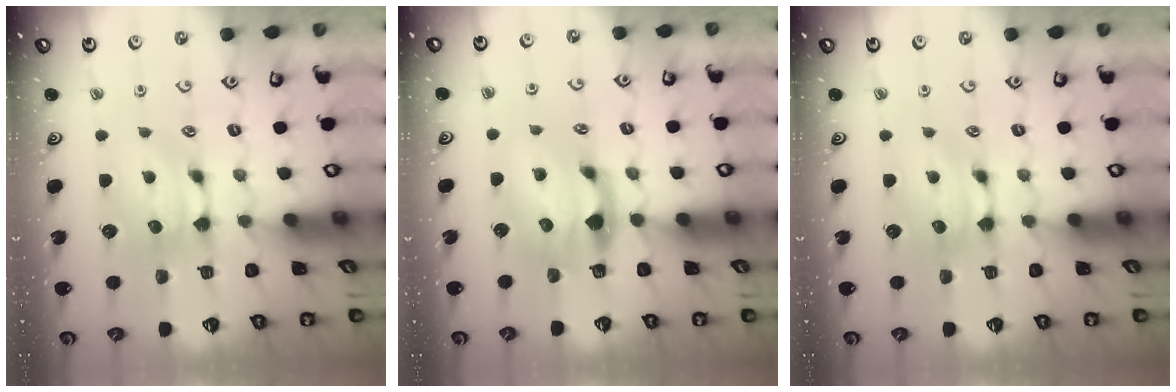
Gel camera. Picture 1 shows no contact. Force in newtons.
{"total": 3.0, "press": 2.6, "slide": 1.4}
{"total": 0.0}